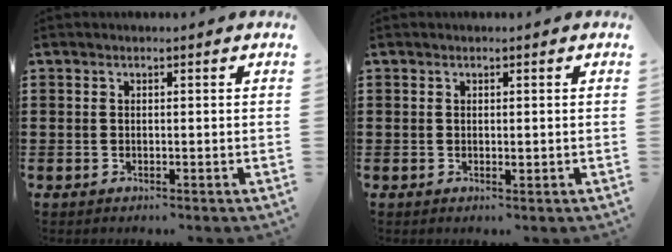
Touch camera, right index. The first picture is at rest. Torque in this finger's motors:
{"motor_torque": [0.55, -0.15, 0.01, 0.03]}